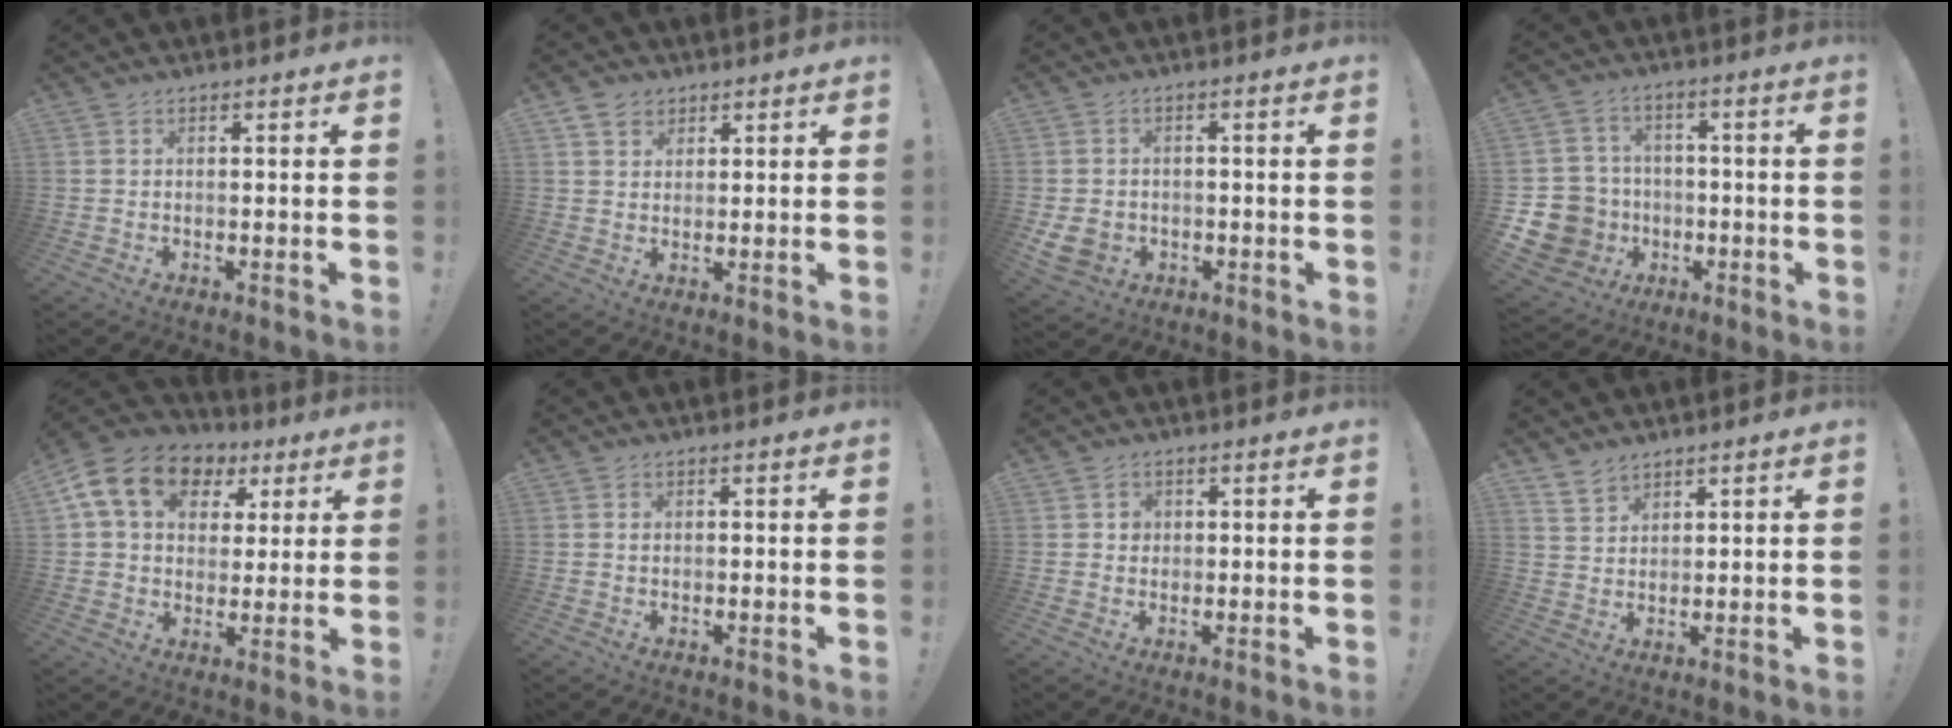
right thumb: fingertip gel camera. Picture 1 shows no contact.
{"total": 4.5, "force": [2.7, 3.4, 1.2], "torque": [-0.020, -0.008, 0.051]}
{"total": 6.8, "force": [-1.8, 5.4, 3.7], "torque": [-0.072, 0.004, -0.031]}
{"total": 12.2, "force": [-2.9, 11.1, 4.1], "torque": [-0.091, 0.020, -0.044]}
{"total": 16.1, "force": [6.5, 11.6, 9.1], "torque": [-0.148, -0.011, 0.123]}
{"total": 0.6, "force": [0.1, 0.6, 0.0], "torque": [0.006, -0.001, 0.000]}
{"total": 2.3, "force": [0.3, 2.2, 0.7], "torque": [-0.005, -0.001, 0.003]}
{"total": 4.2, "force": [3.6, 2.1, 0.7], "torque": [-0.017, -0.021, 0.070]}